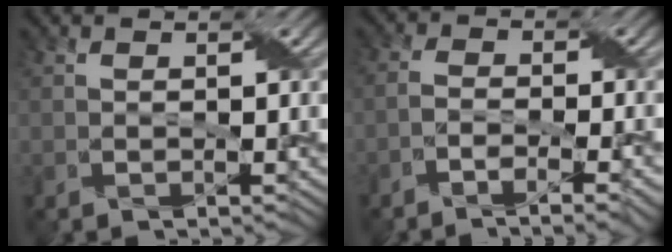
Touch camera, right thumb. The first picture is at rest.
{"total": 5.5, "force": [-3.7, 1.2, 3.9], "torque": [-0.070, -0.002, -0.064]}